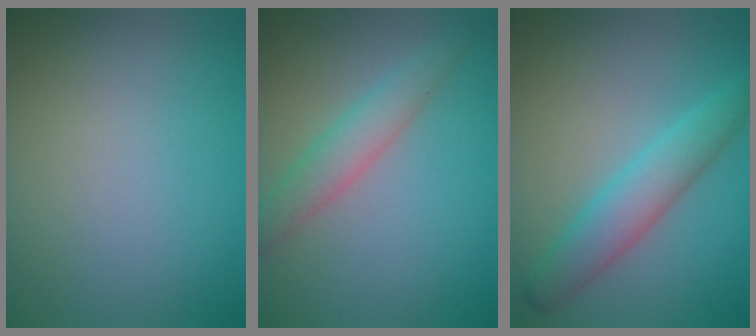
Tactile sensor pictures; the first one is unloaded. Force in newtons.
{"total": 2.8, "press": 2.8, "slide": 0.1}
{"total": 3.8, "press": 3.8, "slide": 0.1}